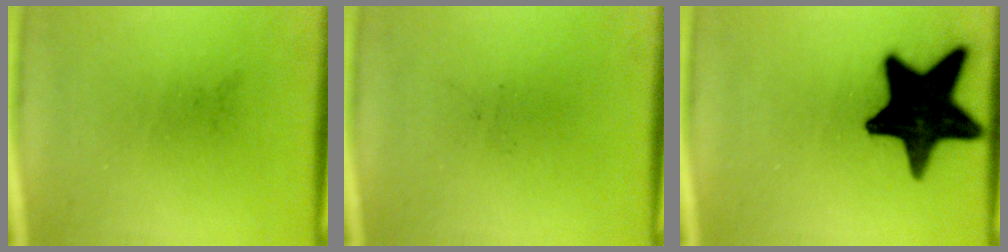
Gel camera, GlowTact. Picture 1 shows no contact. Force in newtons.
{"total": 0.0}
{"total": 18.7}